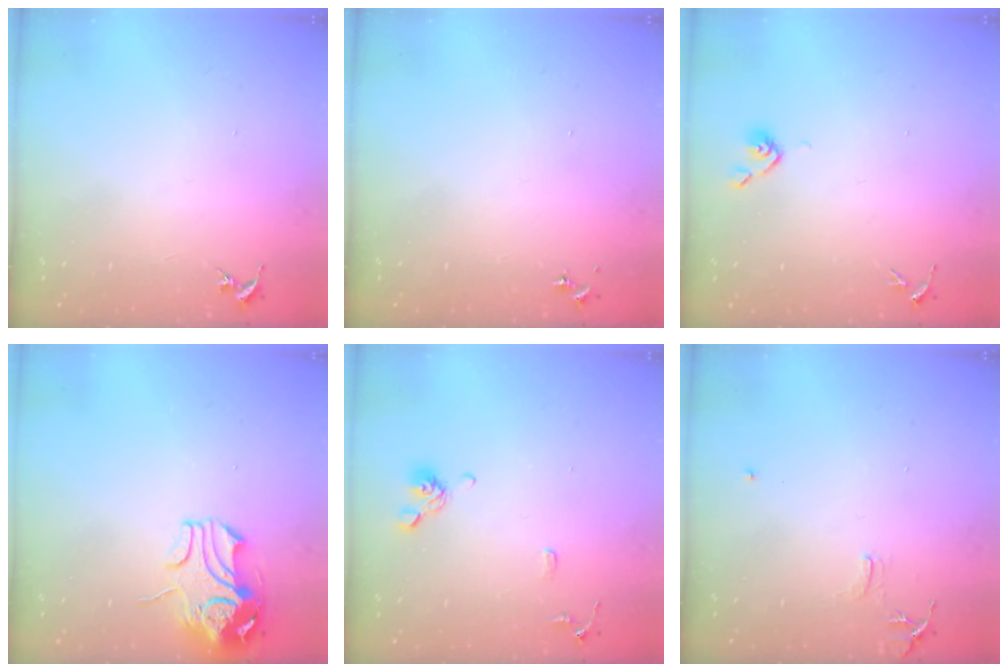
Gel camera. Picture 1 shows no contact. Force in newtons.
{"total": 0.0}
{"total": 3.5, "press": 3.4, "slide": 0.9}
{"total": 9.7, "press": 9.6, "slide": 1.7}
{"total": 8.8, "press": 8.6, "slide": 2.0}
{"total": 8.1, "press": 8.0, "slide": 0.7}